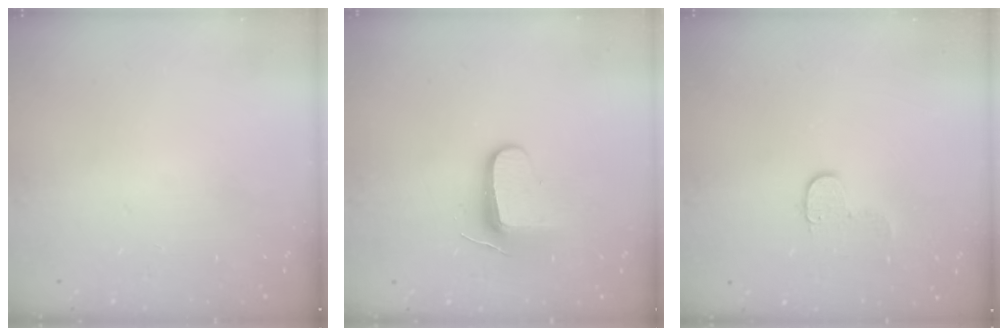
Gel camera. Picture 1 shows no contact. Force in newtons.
{"total": 8.7, "press": 8.6, "slide": 0.9}
{"total": 6.1, "press": 6.1, "slide": 0.4}